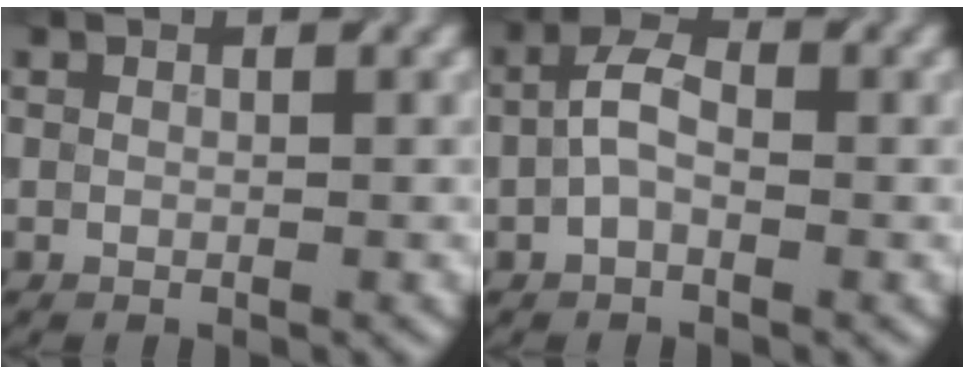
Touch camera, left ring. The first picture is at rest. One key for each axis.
{"total": 3.1, "fx": -0.8, "fy": 1.6, "fz": 2.6, "tx": -0.057, "ty": 0.016, "tz": -0.016}